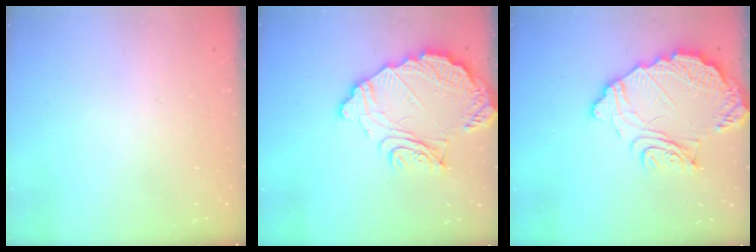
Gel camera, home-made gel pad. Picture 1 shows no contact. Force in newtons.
{"total": 14.3, "press": 14.3, "slide": 1.1}
{"total": 14.3, "press": 14.3, "slide": 1.1}